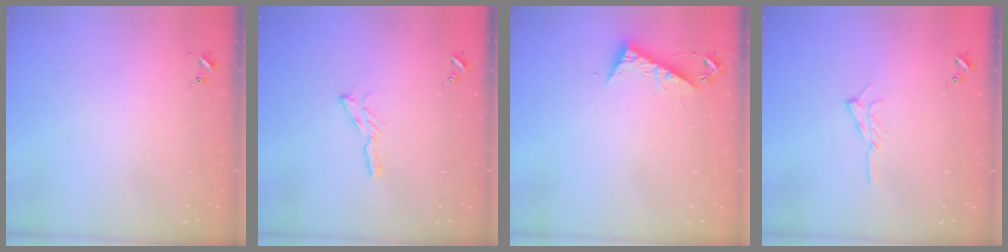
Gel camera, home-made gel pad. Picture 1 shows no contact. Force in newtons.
{"total": 5.7, "press": 5.7, "slide": 0.1}
{"total": 7.7, "press": 7.6, "slide": 0.6}
{"total": 6.5, "press": 6.5, "slide": 0.8}